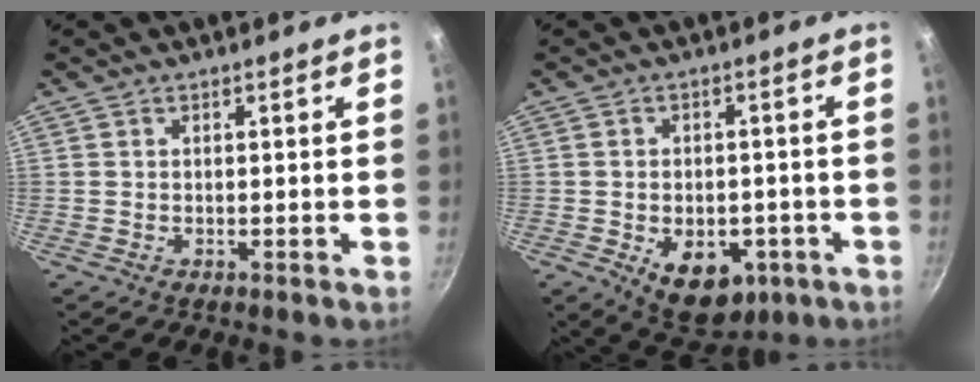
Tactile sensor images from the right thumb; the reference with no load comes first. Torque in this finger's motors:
{"motor_torque": [-0.23, 0.49, 0.32, 0.54, 0.06]}